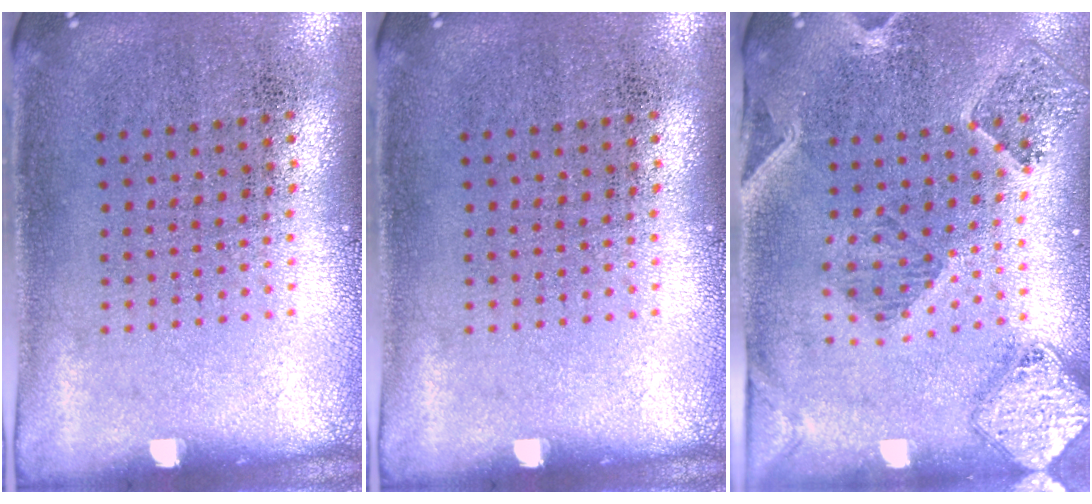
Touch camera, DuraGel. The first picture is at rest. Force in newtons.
{"total": 0.0}
{"total": 1.6, "press": 1.6, "slide": 0.3}